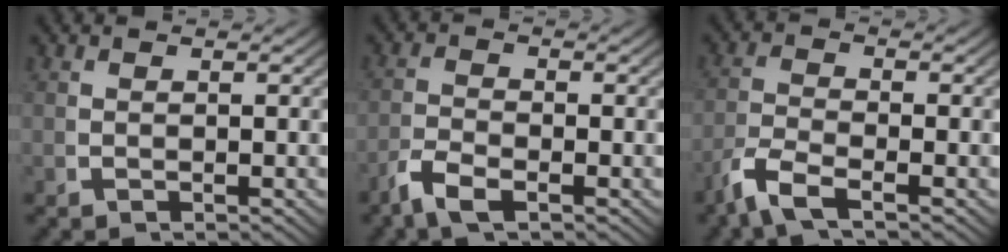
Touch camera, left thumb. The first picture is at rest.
{"total": 2.6, "force": [-1.7, 0.9, 1.7], "torque": [-0.044, -0.008, -0.035]}
{"total": 4.0, "force": [-2.5, 1.5, 2.7], "torque": [-0.067, -0.010, -0.047]}